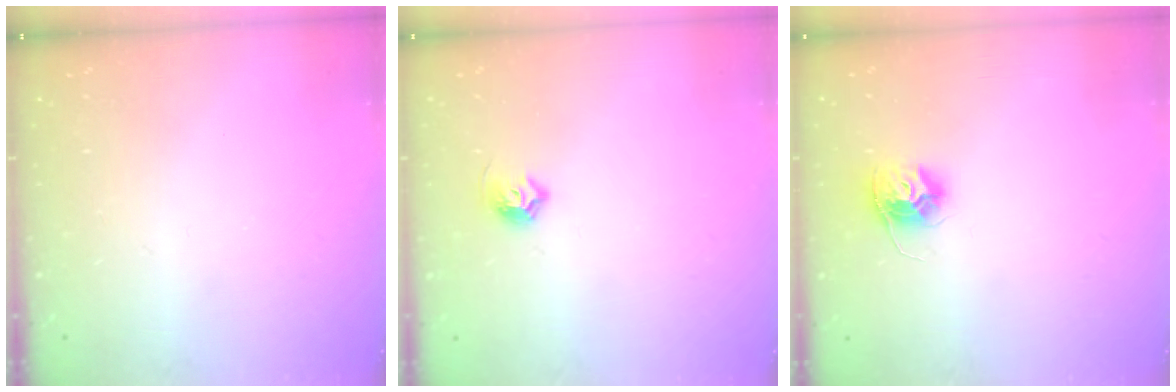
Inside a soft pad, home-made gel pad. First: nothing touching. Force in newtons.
{"total": 6.0, "press": 5.9, "slide": 1.1}
{"total": 10.3, "press": 10.3, "slide": 0.6}